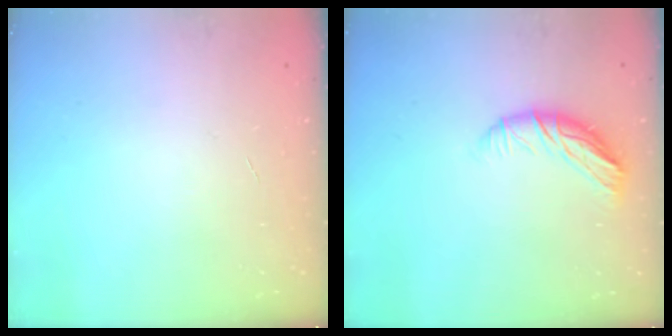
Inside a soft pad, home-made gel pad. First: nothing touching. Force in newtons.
{"total": 10.4, "press": 10.3, "slide": 1.5}